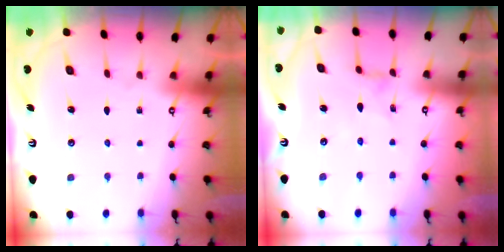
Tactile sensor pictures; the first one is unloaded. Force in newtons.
{"total": 0.8, "press": 0.7, "slide": 0.3}